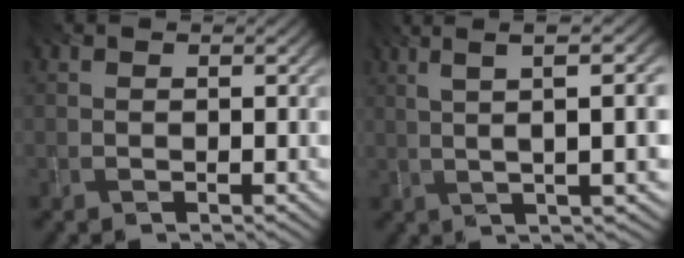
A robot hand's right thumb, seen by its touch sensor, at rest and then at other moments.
{"total": 9.5, "force": [2.9, 1.1, 9.0], "torque": [-0.132, 0.032, 0.044]}